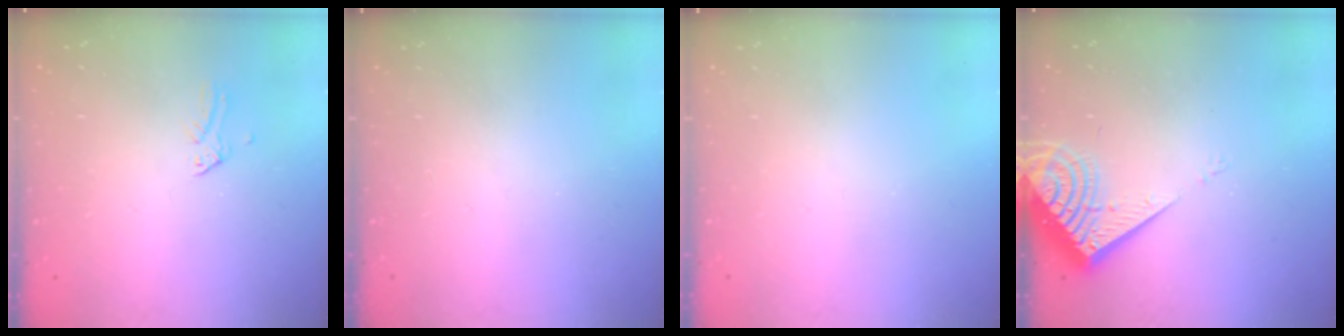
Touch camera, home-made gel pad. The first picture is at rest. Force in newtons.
{"total": 0.0}
{"total": 0.0}
{"total": 10.0, "press": 9.9, "slide": 1.3}